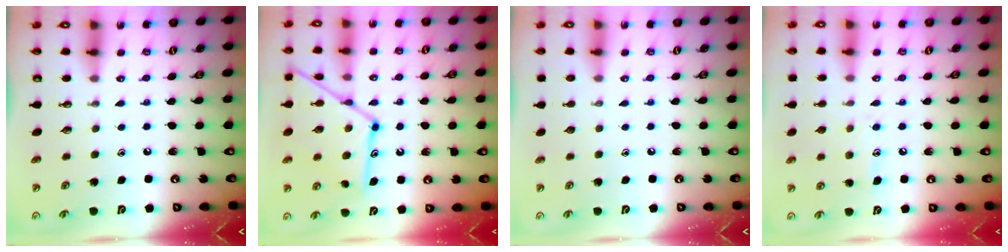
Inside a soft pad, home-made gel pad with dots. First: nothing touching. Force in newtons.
{"total": 16.4, "press": 16.4, "slide": 1.2}
{"total": 0.0}
{"total": 7.8, "press": 7.8, "slide": 0.5}